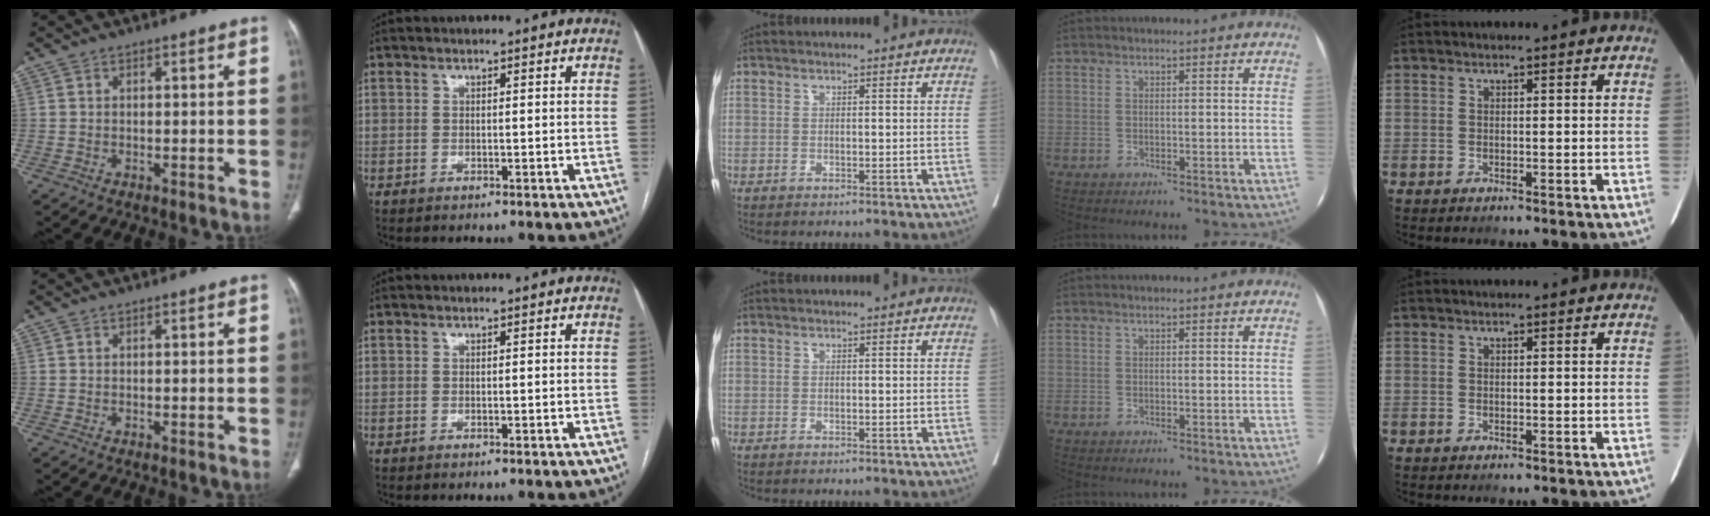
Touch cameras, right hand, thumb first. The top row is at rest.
{}